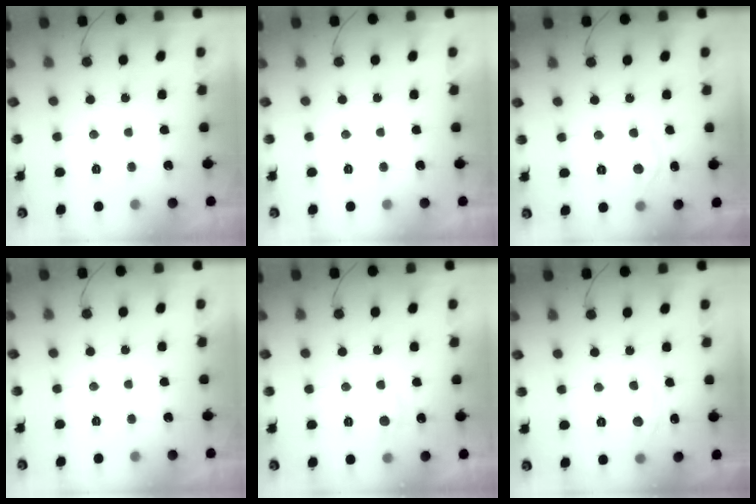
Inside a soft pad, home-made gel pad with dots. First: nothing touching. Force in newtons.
{"total": 0.0}
{"total": 3.0, "press": 3.0, "slide": 0.4}
{"total": 0.0}
{"total": 4.8, "press": 4.7, "slide": 0.6}
{"total": 5.6, "press": 5.6, "slide": 0.5}